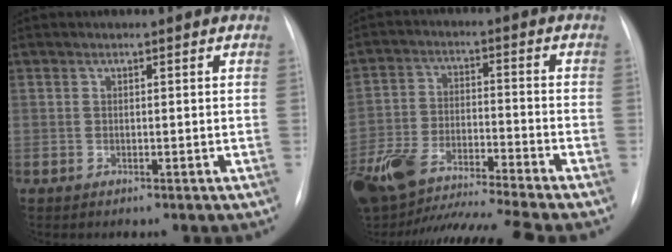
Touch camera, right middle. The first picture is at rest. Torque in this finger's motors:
{"motor_torque": [0.36, -0.80, 0.31, 0.17]}